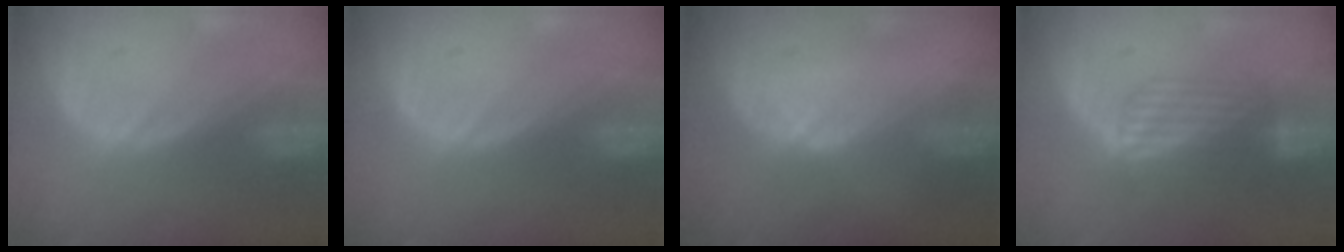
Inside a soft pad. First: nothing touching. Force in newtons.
{"total": 0.0}
{"total": 1.7, "press": 1.5, "slide": 0.8}
{"total": 7.0, "press": 5.8, "slide": 3.8}